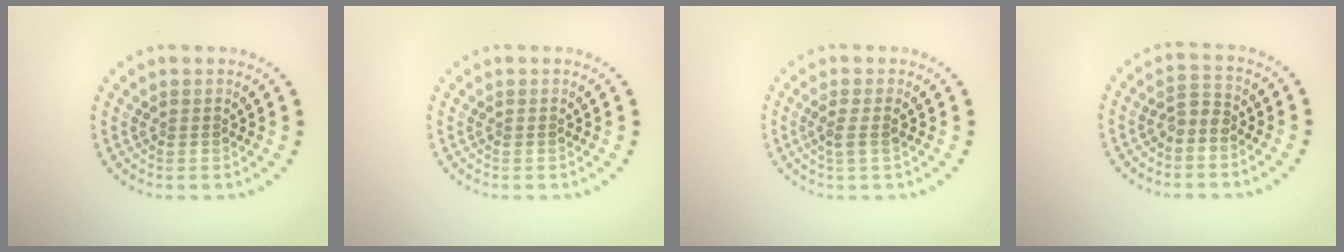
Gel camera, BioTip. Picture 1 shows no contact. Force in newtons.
{"total": 0.0}
{"total": 1.5, "press": 1.2, "slide": 0.8}
{"total": 1.6, "press": 1.4, "slide": 0.9}